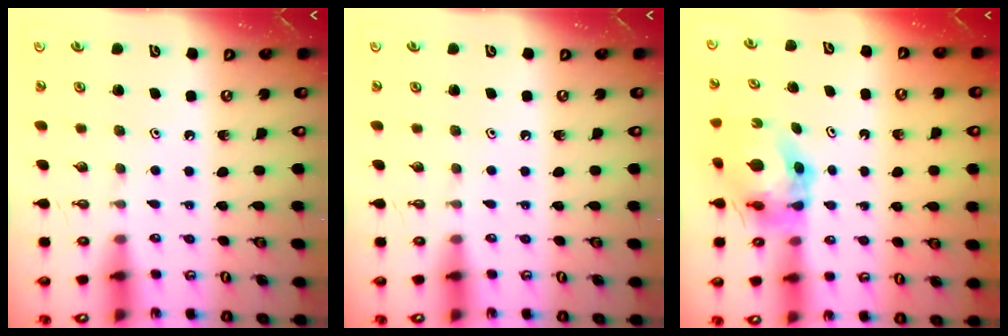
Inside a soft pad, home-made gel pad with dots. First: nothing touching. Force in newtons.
{"total": 0.0}
{"total": 6.6, "press": 6.6, "slide": 0.7}